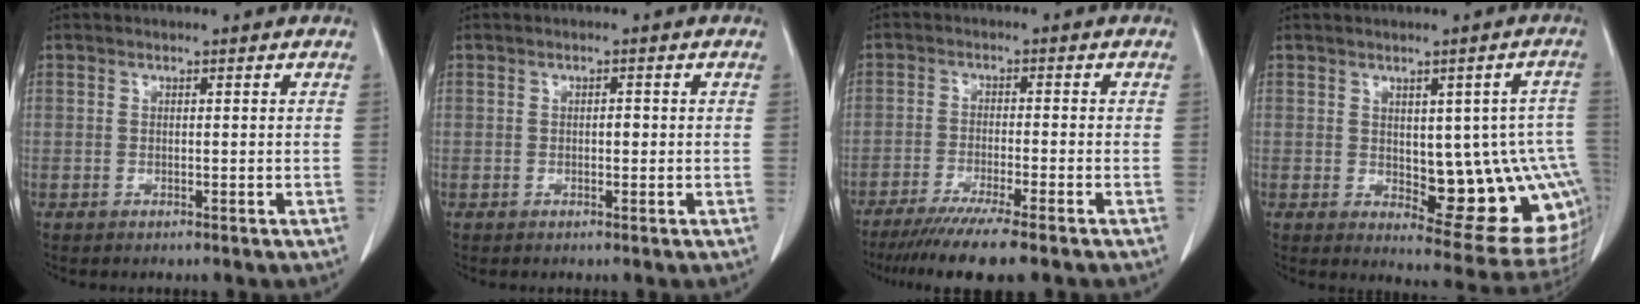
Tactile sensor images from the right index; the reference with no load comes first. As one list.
[{"total": 1.0, "force": [-0.1, 0.5, 0.8], "torque": [-0.012, 0.002, -0.002]}, {"total": 9.3, "force": [-7.2, -0.6, 5.8], "torque": [-0.085, -0.026, -0.116]}, {"total": 14.9, "force": [-1.1, 5.1, 13.9], "torque": [-0.122, 0.011, 0.006]}]